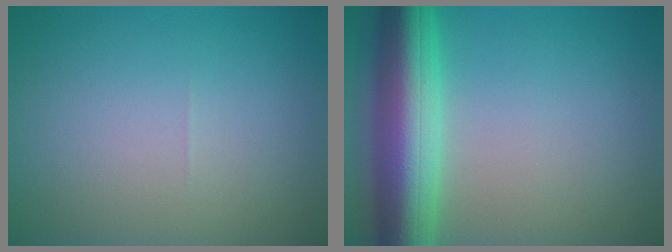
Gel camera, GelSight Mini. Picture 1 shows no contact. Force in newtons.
{"total": 8.9, "press": 8.9, "slide": 0.4}